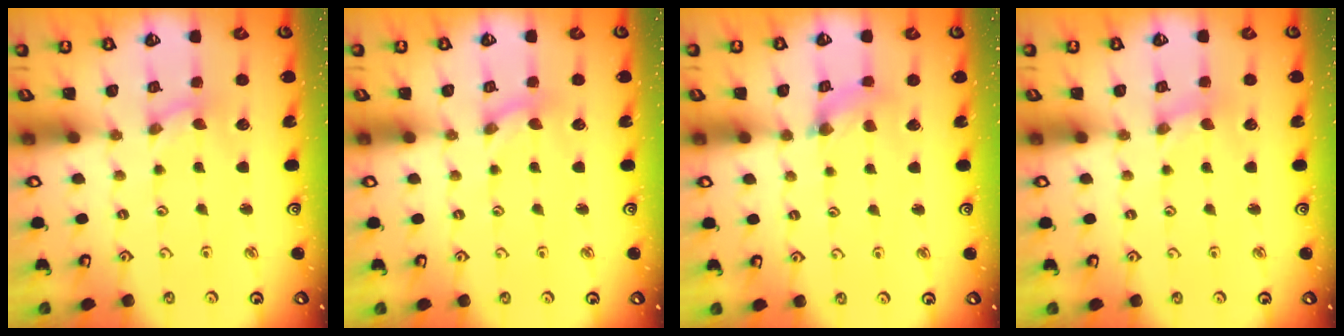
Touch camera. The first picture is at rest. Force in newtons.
{"total": 0.0}
{"total": 2.7, "press": 2.7, "slide": 0.4}
{"total": 0.0}